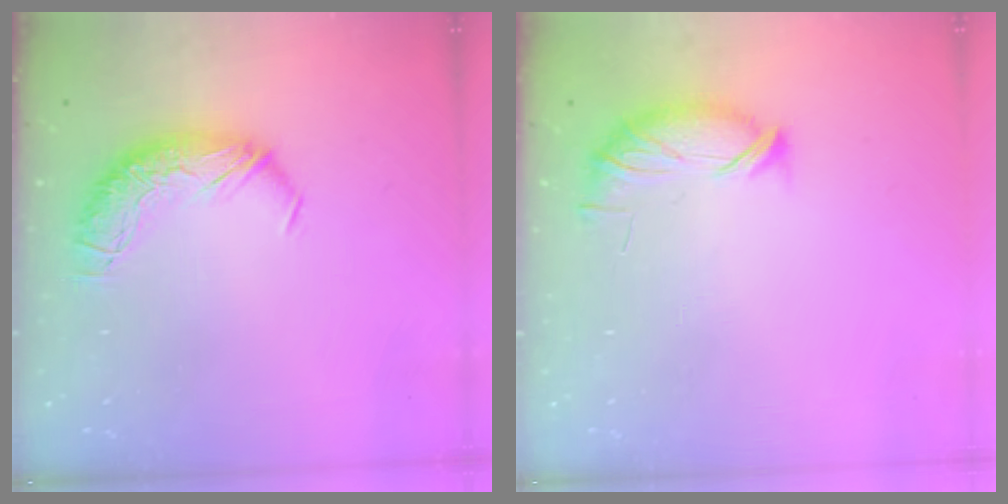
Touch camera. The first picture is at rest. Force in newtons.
{"total": 6.1, "press": 6.1, "slide": 0.8}